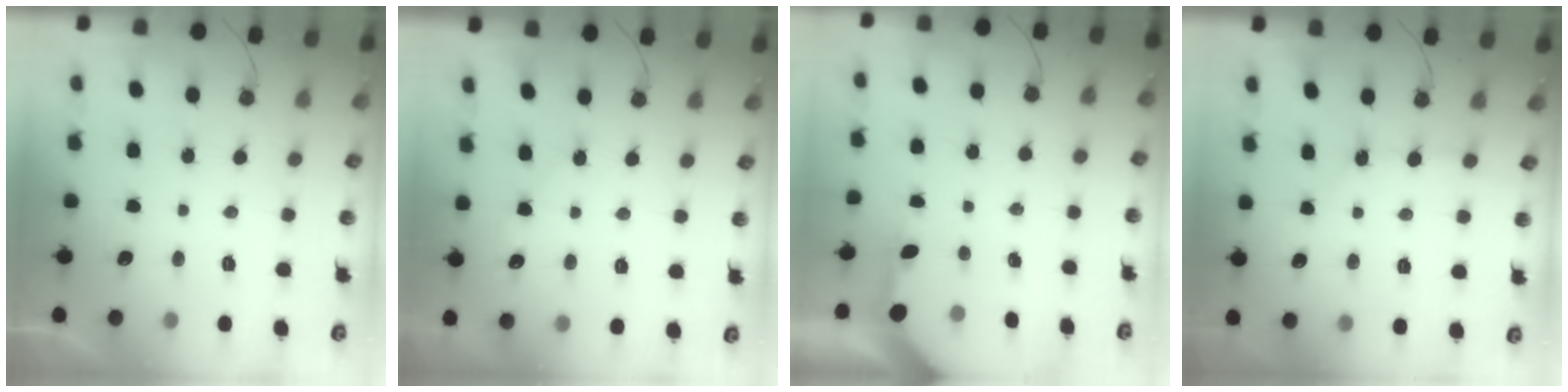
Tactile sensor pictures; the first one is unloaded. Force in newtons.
{"total": 5.1, "press": 5.1, "slide": 0.7}
{"total": 3.2, "press": 3.2, "slide": 0.3}
{"total": 2.4, "press": 2.3, "slide": 0.3}